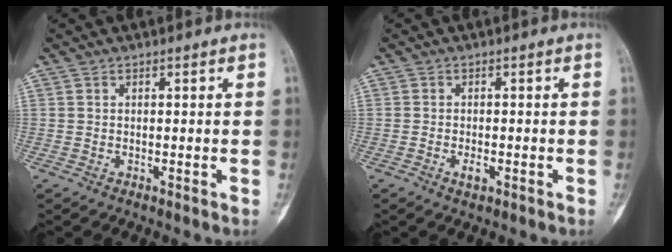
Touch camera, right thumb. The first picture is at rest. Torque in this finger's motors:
{"motor_torque": [0.52, 0.43, 0.14, -0.11, 0.06]}